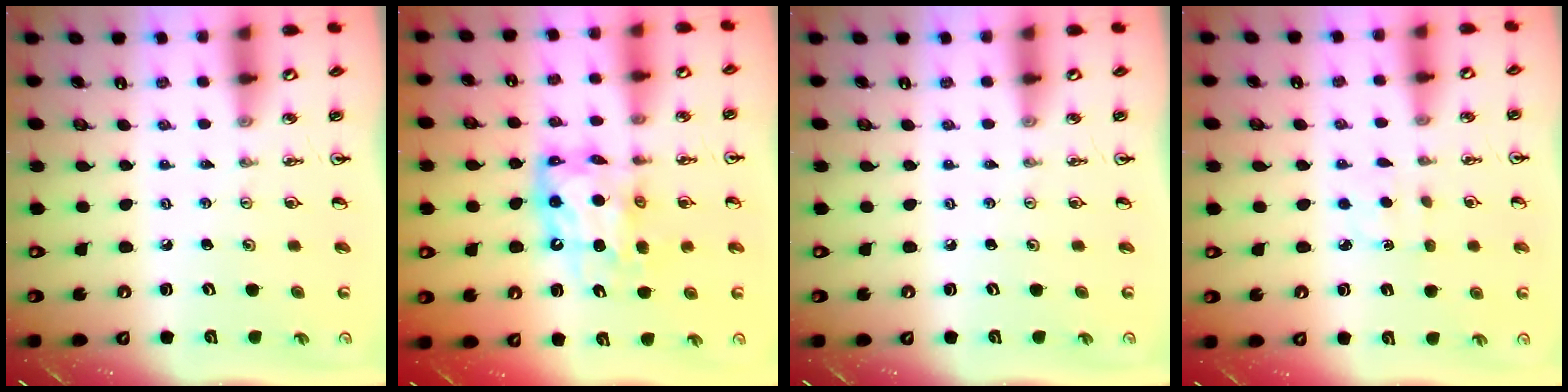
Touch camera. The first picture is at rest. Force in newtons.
{"total": 10.6, "press": 10.6, "slide": 1.0}
{"total": 0.0}
{"total": 2.3, "press": 2.3, "slide": 0.3}